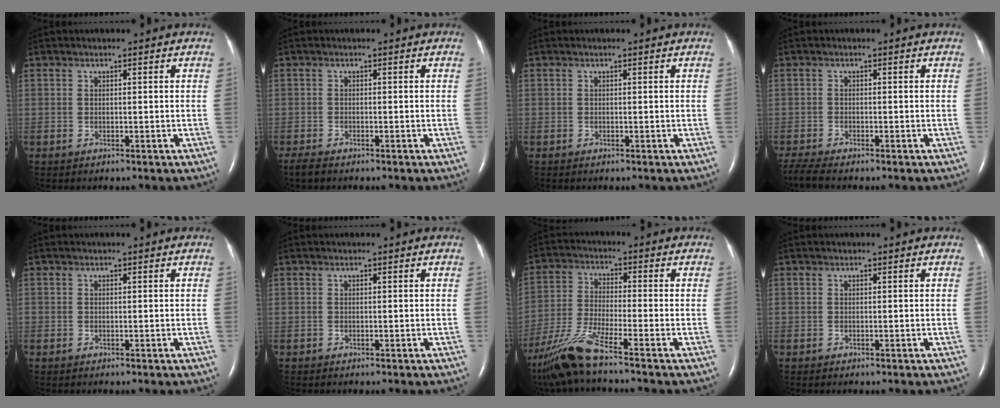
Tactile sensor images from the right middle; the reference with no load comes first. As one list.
[{"total": 1.8, "force": [-1.4, 0.5, 0.9], "torque": [-0.022, -0.005, -0.020]}, {"total": 0.0}, {"total": 3.2, "force": [-2.8, 0.0, 1.6], "torque": [-0.035, -0.011, -0.051]}, {"total": 0.0}, {"total": 0.0}, {"total": 9.5, "force": [-7.2, -0.6, 6.2], "torque": [-0.138, -0.030, -0.141]}, {"total": 0.0}]